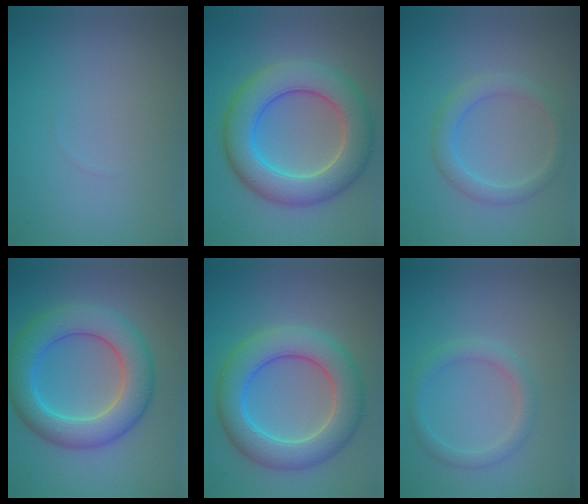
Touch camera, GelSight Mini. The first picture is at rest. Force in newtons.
{"total": 8.1, "press": 8.1, "slide": 0.4}
{"total": 2.4, "press": 2.4, "slide": 0.2}
{"total": 7.4, "press": 7.4, "slide": 0.3}
{"total": 7.1, "press": 7.1, "slide": 0.3}
{"total": 2.0, "press": 2.0, "slide": 0.0}